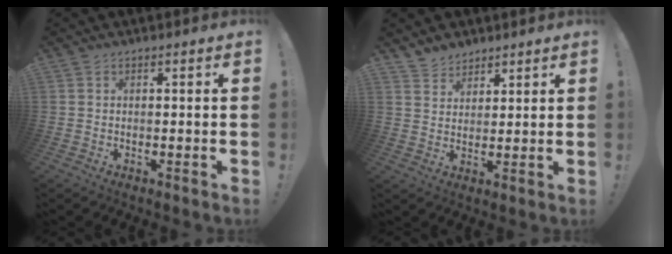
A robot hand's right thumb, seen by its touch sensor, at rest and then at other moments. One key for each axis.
{"total": 5.2, "fx": 4.4, "fy": 2.7, "fz": 0.2, "tx": -0.010, "ty": -0.031, "tz": 0.086}